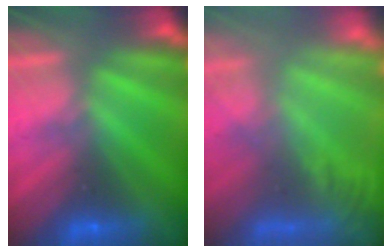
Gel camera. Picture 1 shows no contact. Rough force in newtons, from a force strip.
{"total": 5.6}